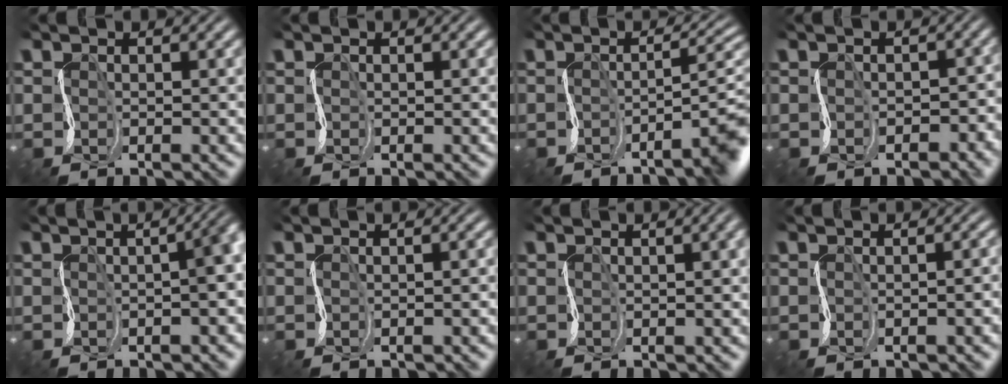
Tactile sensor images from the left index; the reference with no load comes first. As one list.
[{"total": 0.0}, {"total": 5.8, "force": [-1.9, 1.2, 5.4], "torque": [-0.047, 0.004, -0.034]}, {"total": 2.5, "force": [-1.5, 1.6, 1.2], "torque": [-0.005, -0.004, -0.023]}, {"total": 7.4, "force": [0.2, 3.3, 6.6], "torque": [-0.042, 0.015, -0.005]}, {"total": 2.0, "force": [-0.5, 1.1, 1.6], "torque": [-0.020, 0.005, 0.001]}, {"total": 5.2, "force": [1.1, 2.9, 4.2], "torque": [-0.017, 0.033, -0.013]}, {"total": 4.0, "force": [-0.7, 2.2, 3.2], "torque": [-0.014, 0.010, -0.008]}]